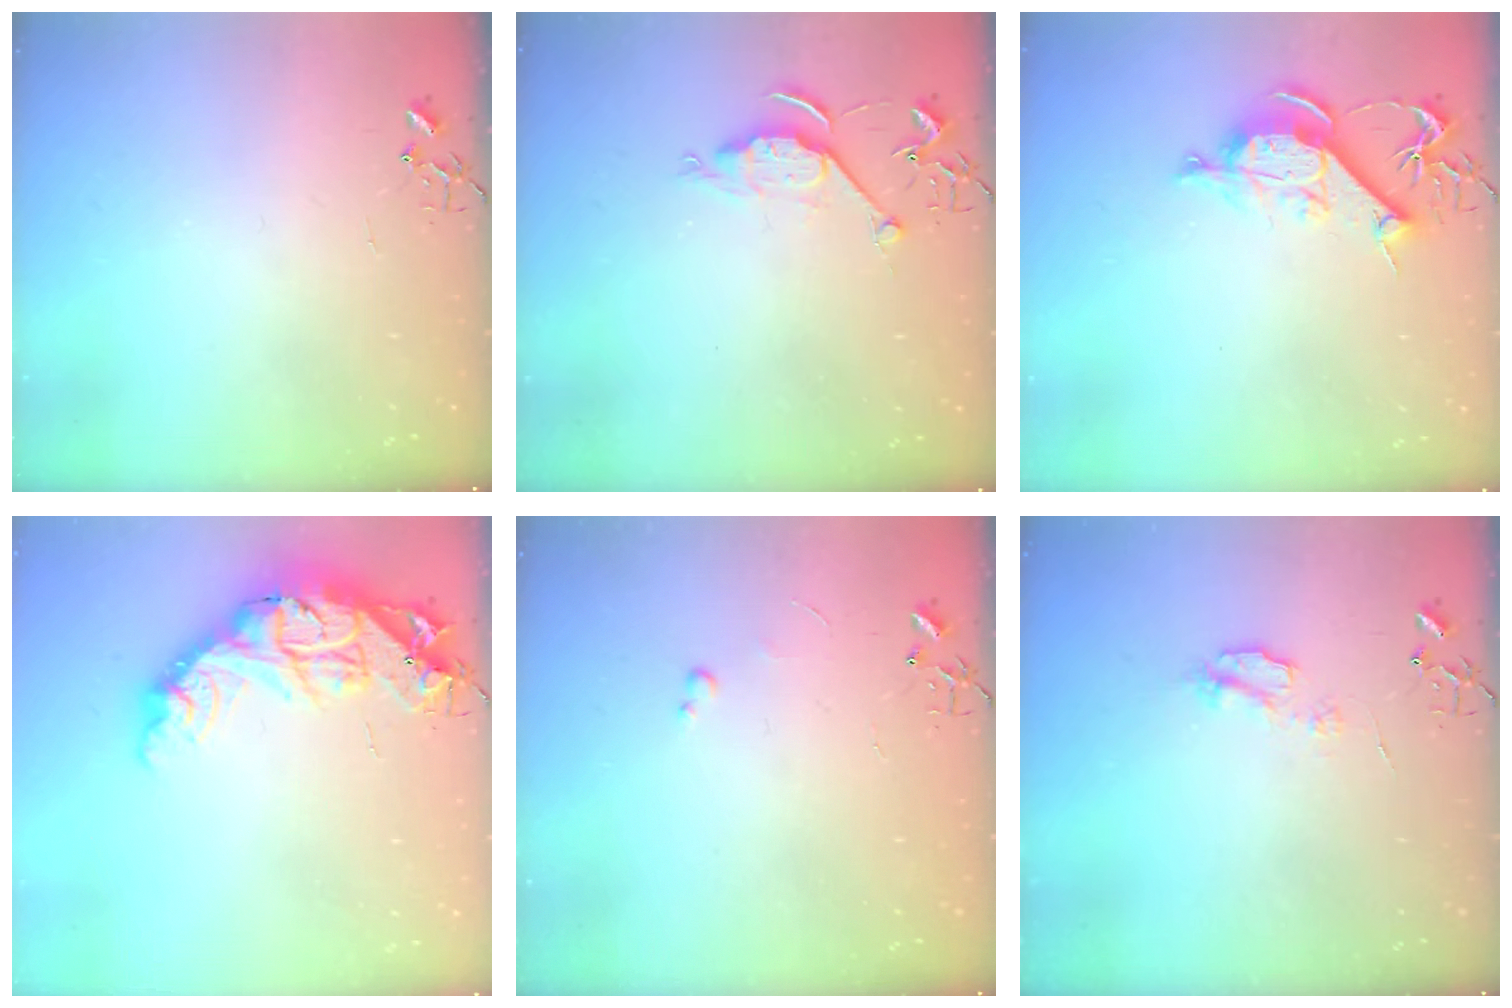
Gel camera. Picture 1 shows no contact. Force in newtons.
{"total": 6.2, "press": 6.2, "slide": 0.5}
{"total": 9.9, "press": 9.9, "slide": 0.6}
{"total": 21.4, "press": 21.3, "slide": 2.0}
{"total": 2.4, "press": 2.3, "slide": 0.4}
{"total": 5.1, "press": 5.0, "slide": 0.7}